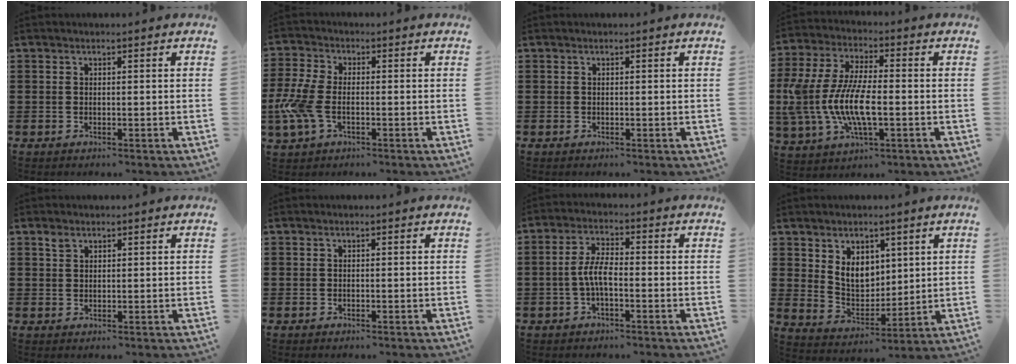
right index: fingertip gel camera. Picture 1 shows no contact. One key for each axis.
{"total": 6.7, "fx": -1.7, "fy": 3.3, "fz": 5.6, "tx": -0.145, "ty": -0.012, "tz": -0.039}
{"total": 0.0}
{"total": 11.2, "fx": -2.0, "fy": 4.7, "fz": 10.0, "tx": -0.242, "ty": -0.018, "tz": -0.043}
{"total": 1.4, "fx": 1.1, "fy": 0.8, "fz": 0.5, "tx": -0.012, "ty": 0.002, "tz": 0.020}
{"total": 0.0}
{"total": 4.8, "fx": -1.2, "fy": 1.6, "fz": 4.4, "tx": -0.107, "ty": -0.004, "tz": -0.030}
{"total": 6.4, "fx": 2.8, "fy": 4.8, "fz": 3.2, "tx": -0.065, "ty": 0.002, "tz": 0.051}